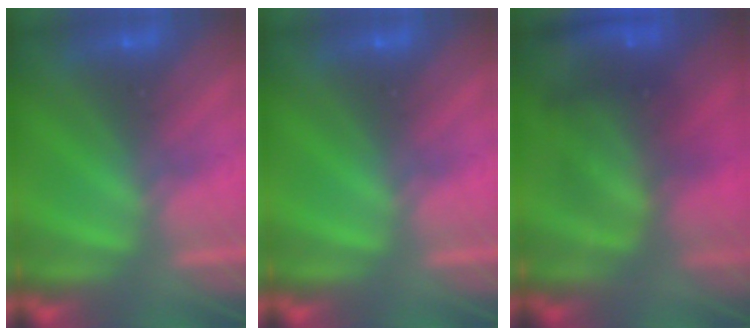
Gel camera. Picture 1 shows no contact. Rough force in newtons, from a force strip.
{"total": 0.0}
{"total": 8.6}